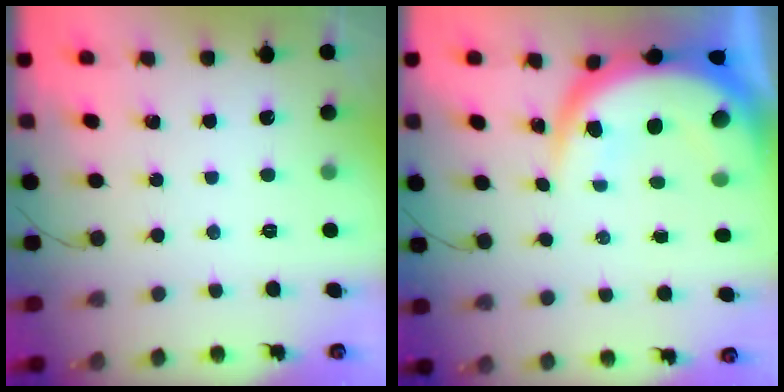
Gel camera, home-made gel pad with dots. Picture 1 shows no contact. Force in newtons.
{"total": 12.1, "press": 12.0, "slide": 1.2}